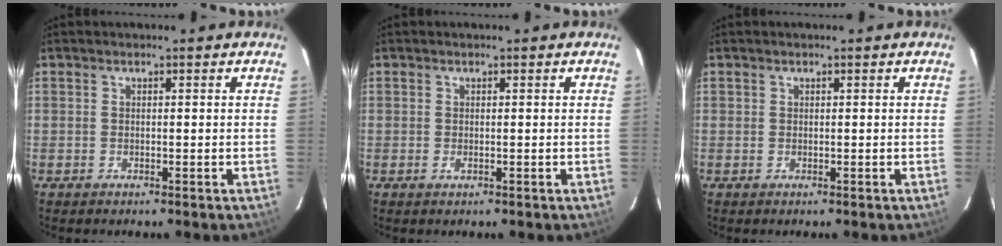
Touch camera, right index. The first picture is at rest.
{"total": 0.8, "force": [-0.3, 0.2, 0.7], "torque": [-0.012, 0.002, -0.005]}
{"total": 0.0}